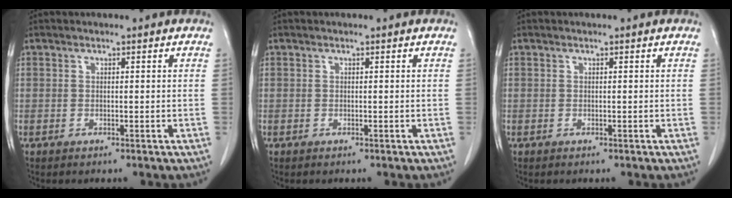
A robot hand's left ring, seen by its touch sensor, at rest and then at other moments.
{"total": 0.0}
{"total": 0.0}